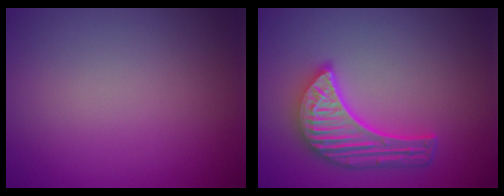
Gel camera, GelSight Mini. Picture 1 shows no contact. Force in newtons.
{"total": 5.7, "press": 4.5, "slide": 3.5}